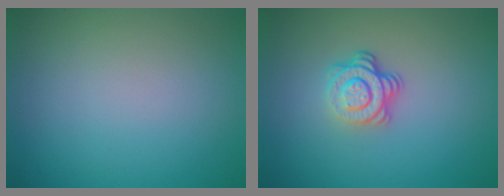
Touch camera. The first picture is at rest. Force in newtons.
{"total": 3.9, "press": 2.7, "slide": 2.9}